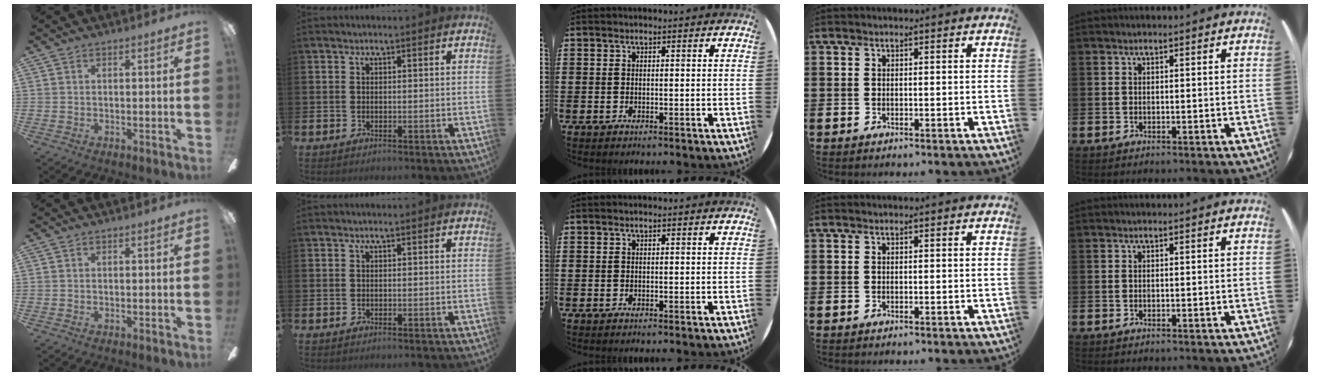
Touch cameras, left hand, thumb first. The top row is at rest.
{}